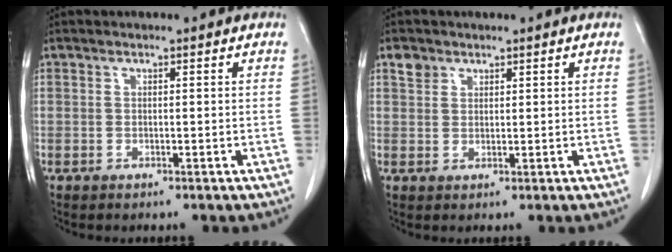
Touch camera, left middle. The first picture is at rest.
{"total": 2.2, "force": [1.5, 1.6, 0.4], "torque": [-0.007, 0.009, 0.026]}